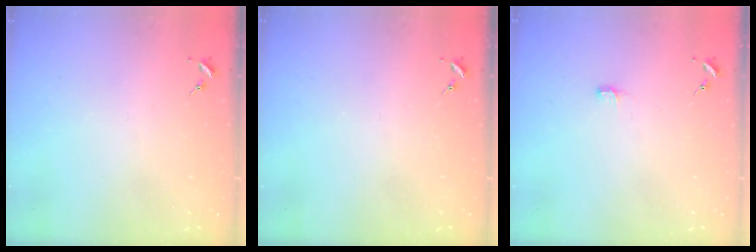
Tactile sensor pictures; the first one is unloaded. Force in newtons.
{"total": 0.0}
{"total": 3.3, "press": 3.3, "slide": 0.3}